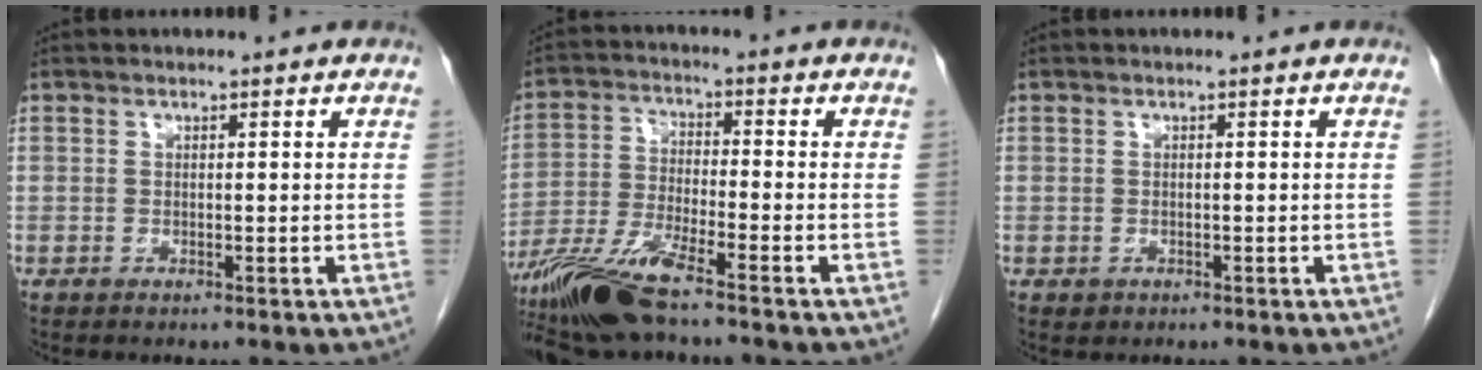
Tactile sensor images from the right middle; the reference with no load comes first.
{"total": 10.0, "force": [-7.6, 0.5, 6.5], "torque": [-0.135, -0.026, -0.145]}
{"total": 0.6, "force": [-0.3, 0.6, 0.1], "torque": [-0.004, 0.002, 0.000]}